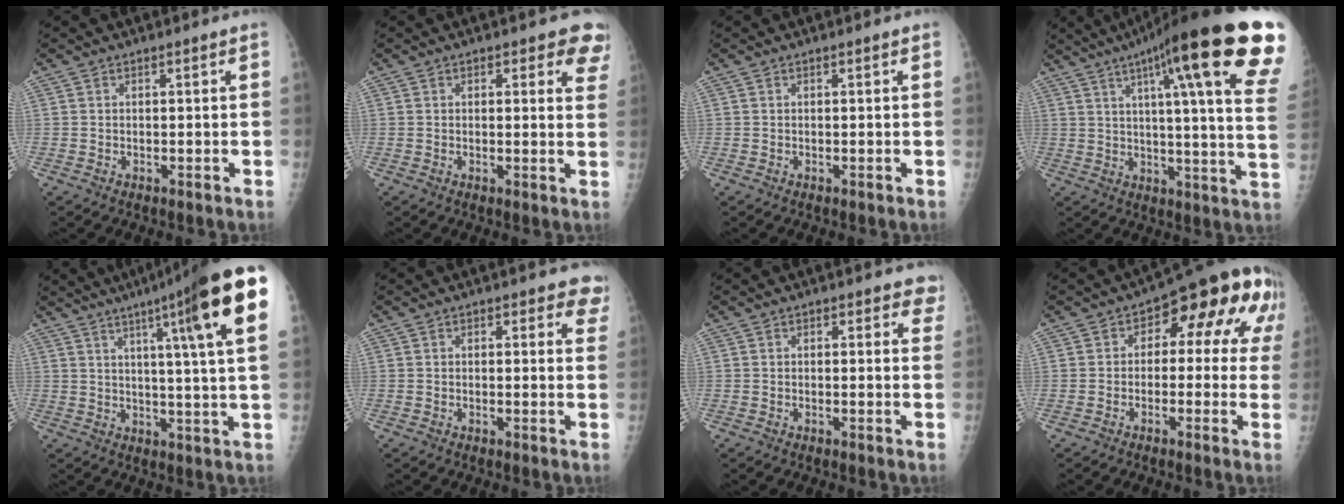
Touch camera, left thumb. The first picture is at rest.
{"total": 6.0, "force": [3.9, 3.0, 3.5], "torque": [0.000, -0.015, 0.027]}
{"total": 0.0}
{"total": 28.9, "force": [15.9, 3.8, 23.8], "torque": [-0.273, -0.035, 0.205]}
{"total": 19.2, "force": [8.9, 0.9, 17.0], "torque": [-0.232, -0.023, 0.109]}
{"total": 4.4, "force": [3.0, 2.3, 2.3], "torque": [0.012, -0.010, 0.019]}
{"total": 3.2, "force": [1.9, 1.8, 1.7], "torque": [0.014, -0.004, 0.013]}
{"total": 14.9, "force": [3.7, 8.3, 11.8], "torque": [-0.089, 0.024, 0.030]}